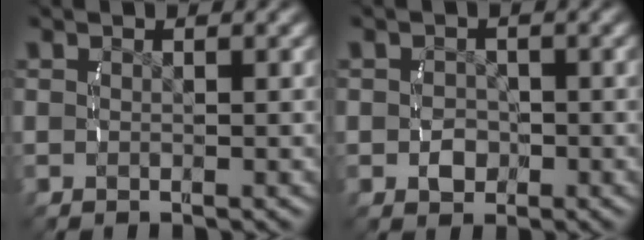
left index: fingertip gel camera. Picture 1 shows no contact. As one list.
[{"total": 1.3, "force": [-0.6, 1.1, 0.5], "torque": [0.000, -0.008, -0.005]}]